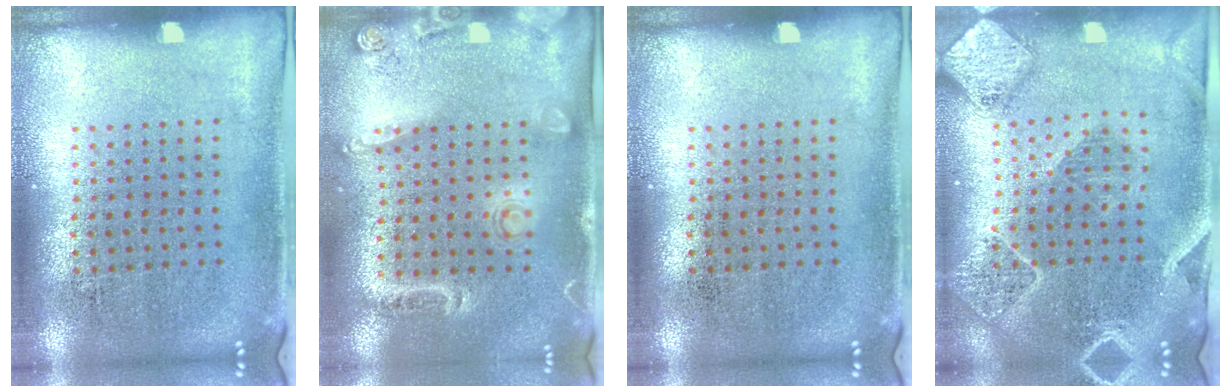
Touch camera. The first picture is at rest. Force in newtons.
{"total": 1.5, "press": 1.3, "slide": 0.8}
{"total": 0.0}
{"total": 2.4, "press": 2.2, "slide": 0.9}